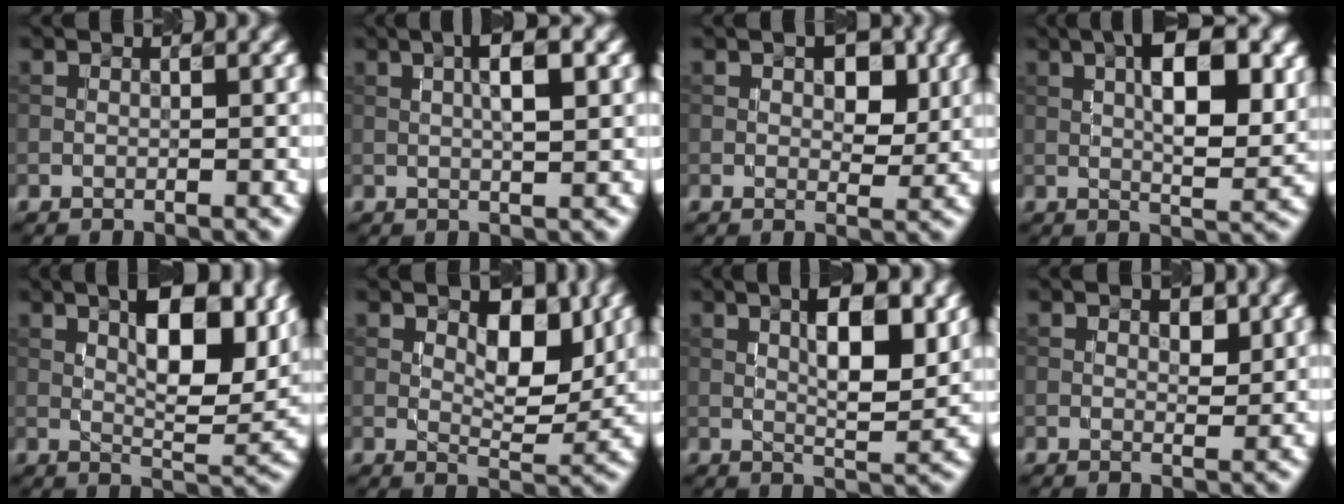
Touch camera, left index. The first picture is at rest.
{"total": 4.0, "force": [1.1, 0.8, 3.8], "torque": [-0.065, 0.009, 0.018]}
{"total": 3.8, "force": [1.1, 2.1, 3.0], "torque": [-0.037, -0.001, 0.017]}
{"total": 8.4, "force": [2.0, 3.1, 7.6], "torque": [-0.107, 0.010, 0.029]}
{"total": 8.6, "force": [3.1, 3.1, 7.4], "torque": [-0.106, 0.000, 0.051]}
{"total": 5.1, "force": [1.9, 2.4, 4.1], "torque": [-0.058, -0.005, 0.029]}
{"total": 6.8, "force": [1.9, 2.1, 6.2], "torque": [-0.088, 0.004, 0.033]}
{"total": 1.5, "force": [0.7, 0.8, 1.0], "torque": [-0.011, -0.002, 0.015]}